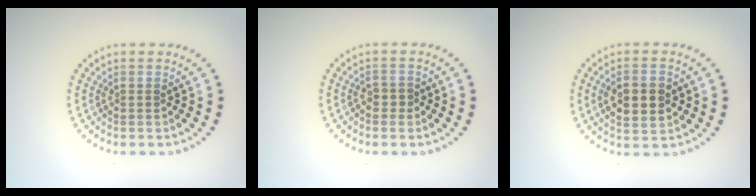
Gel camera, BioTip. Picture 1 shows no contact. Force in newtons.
{"total": 0.8, "press": 0.8, "slide": 0.3}
{"total": 4.5, "press": 4.5, "slide": 0.3}